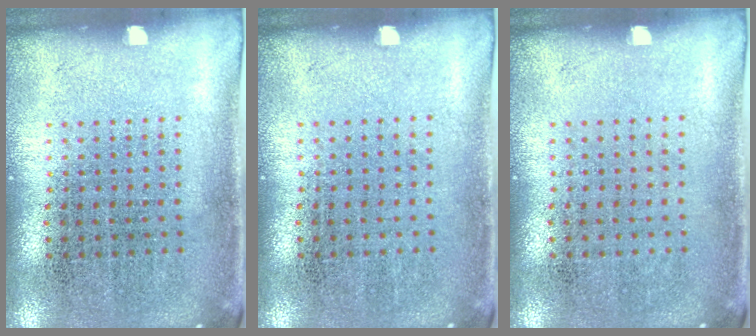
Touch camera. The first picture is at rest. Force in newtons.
{"total": 0.0}
{"total": 0.0}